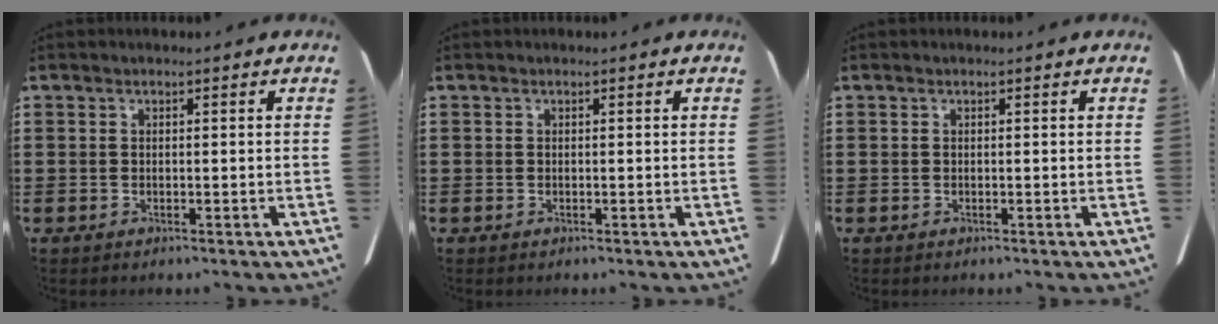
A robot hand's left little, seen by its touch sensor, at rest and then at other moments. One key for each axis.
{"total": 0.0}
{"total": 0.0}